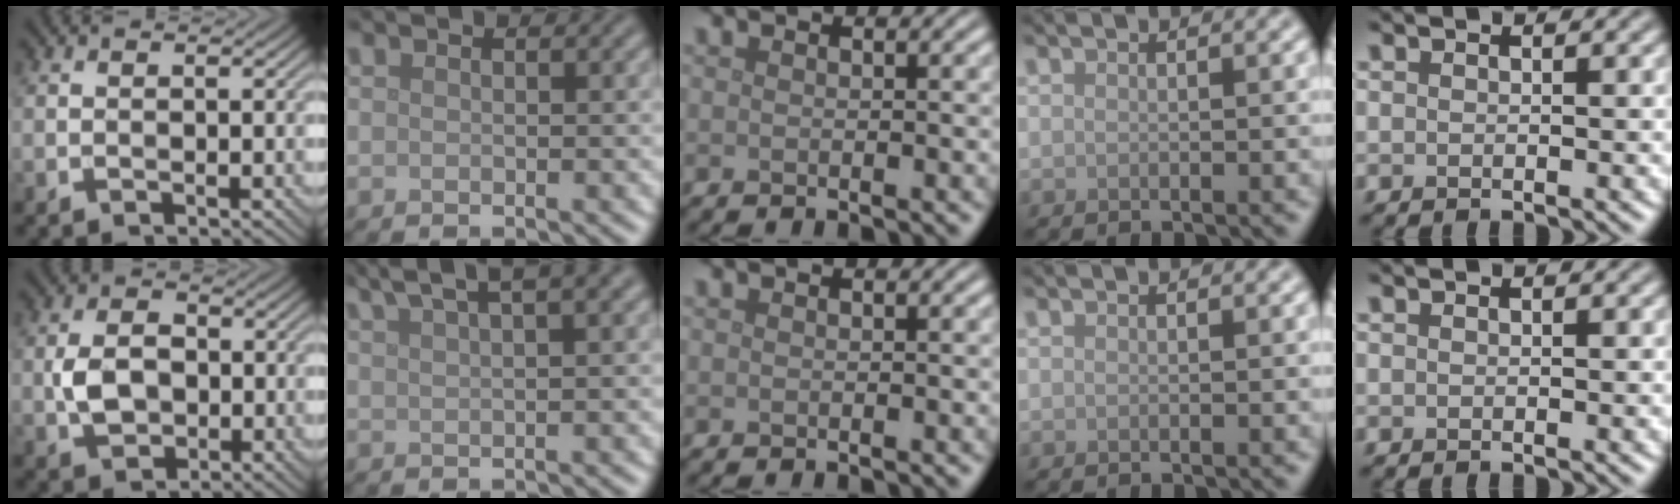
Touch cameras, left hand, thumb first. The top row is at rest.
{"thumb": {"total": 5.6, "force": [-0.6, 4.0, 3.9], "torque": [-0.079, -0.005, -0.011]}, "index": {"total": 5.9, "force": [4.4, 1.3, 3.7], "torque": [-0.046, 0.024, 0.055]}}